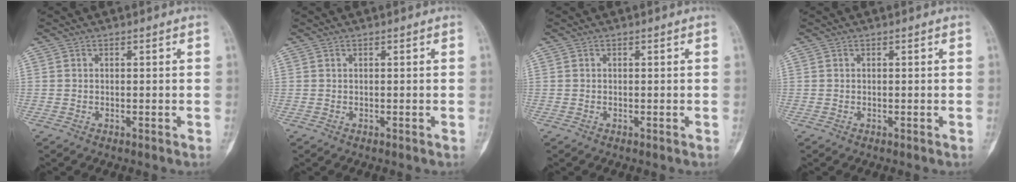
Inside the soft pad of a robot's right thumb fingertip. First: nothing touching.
{"total": 0.0}
{"total": 0.0}
{"total": 0.0}